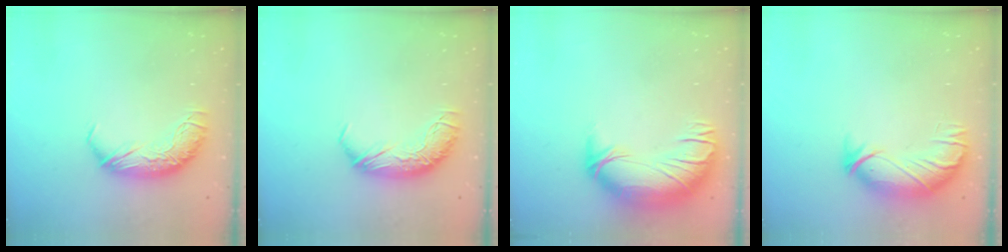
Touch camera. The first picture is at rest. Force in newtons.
{"total": 0.0}
{"total": 3.6, "press": 2.0, "slide": 3.1}
{"total": 3.6, "press": 2.1, "slide": 3.0}